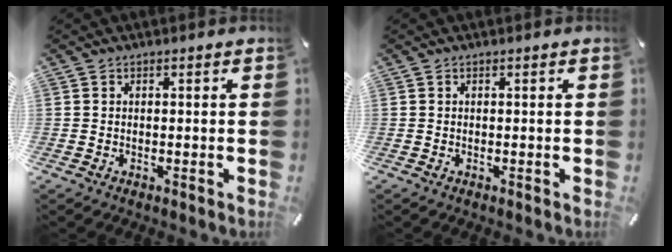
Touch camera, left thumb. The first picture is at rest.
{"total": 0.0}